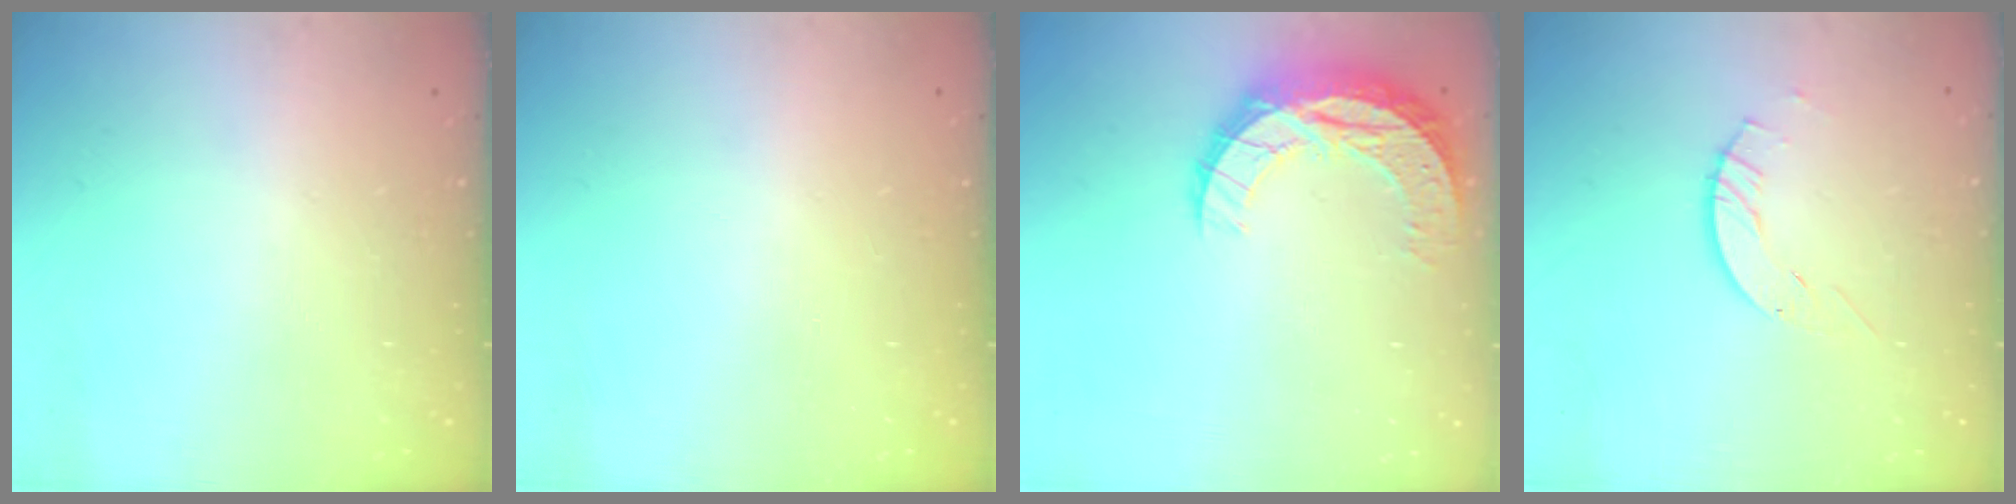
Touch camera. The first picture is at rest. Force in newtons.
{"total": 0.0}
{"total": 10.9, "press": 10.9, "slide": 0.7}
{"total": 2.1, "press": 2.1, "slide": 0.3}